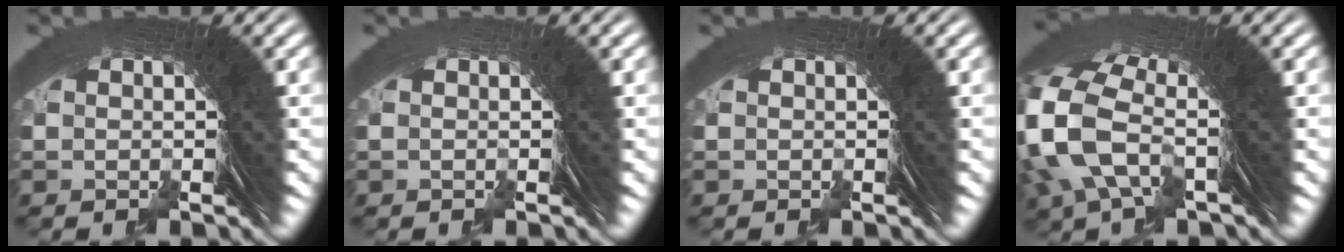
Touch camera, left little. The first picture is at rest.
{"total": 0.6, "force": [-0.4, -0.4, -0.2], "torque": [0.002, 0.002, -0.007]}
{"total": 0.0}
{"total": 5.0, "force": [1.0, 2.8, 4.0], "torque": [-0.124, -0.023, 0.028]}